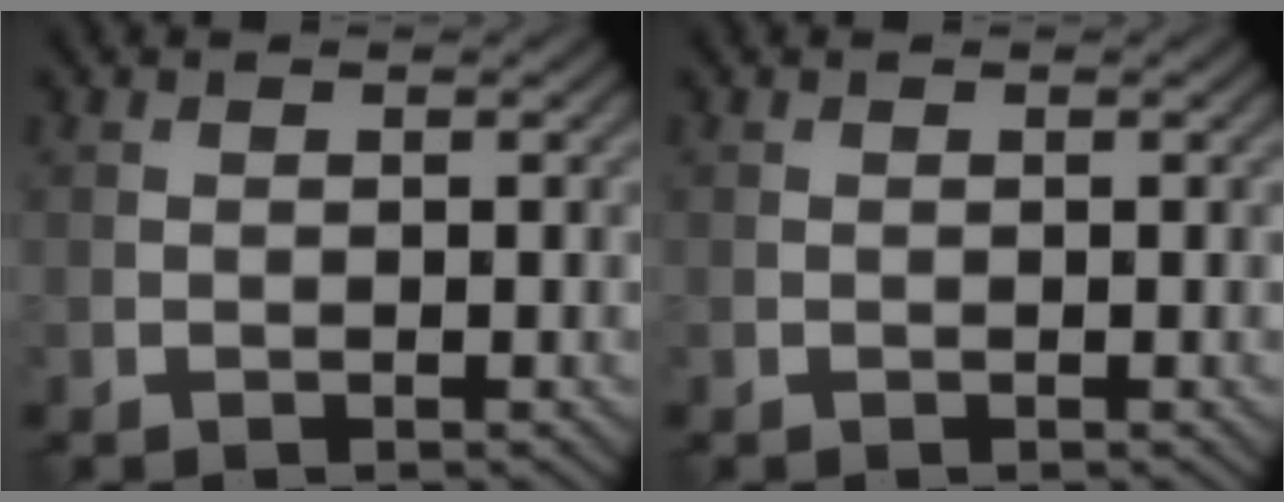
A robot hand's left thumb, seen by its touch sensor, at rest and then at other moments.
{"total": 0.0}